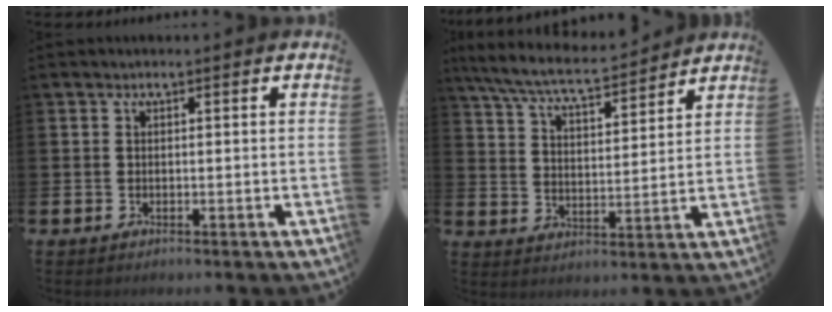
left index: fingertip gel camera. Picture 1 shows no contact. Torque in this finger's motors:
{"motor_torque": [0.67, -0.65, 0.58, 0.21]}